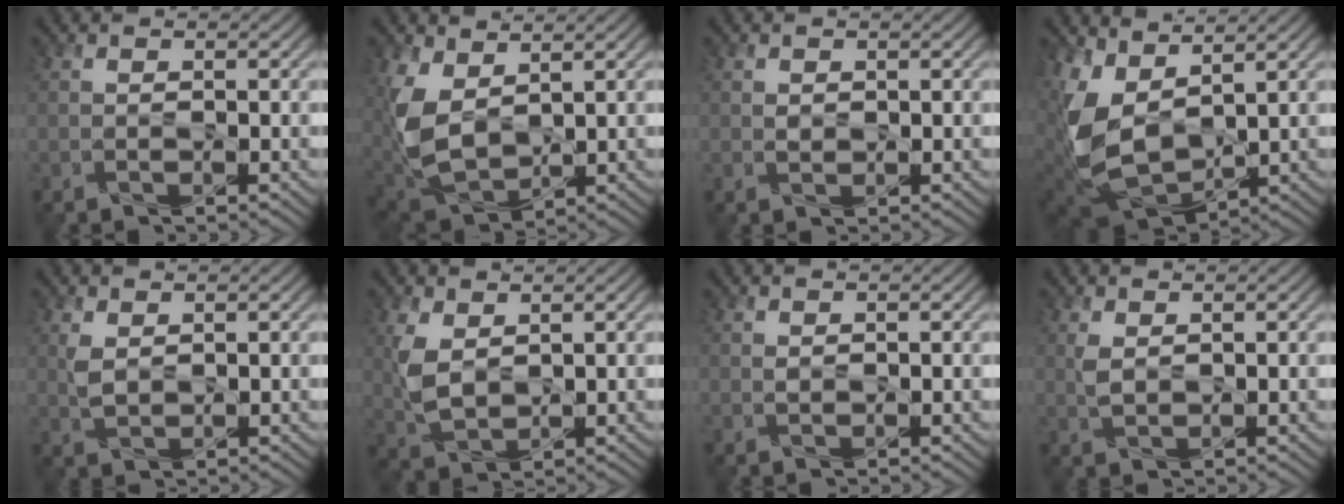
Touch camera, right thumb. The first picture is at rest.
{"total": 8.6, "force": [2.6, 5.3, 6.2], "torque": [-0.176, -0.009, 0.055]}
{"total": 0.9, "force": [0.3, 0.7, 0.4], "torque": [-0.012, -0.003, 0.007]}
{"total": 11.1, "force": [2.8, 6.3, 8.7], "torque": [-0.237, -0.015, 0.058]}
{"total": 2.3, "force": [0.9, 1.4, 1.6], "torque": [-0.046, -0.002, 0.021]}
{"total": 5.2, "force": [1.6, 3.2, 3.7], "torque": [-0.098, -0.003, 0.035]}
{"total": 0.6, "force": [0.3, 0.4, 0.3], "torque": [-0.010, 0.000, 0.006]}
{"total": 2.0, "force": [0.7, 1.2, 1.4], "torque": [-0.040, -0.002, 0.017]}